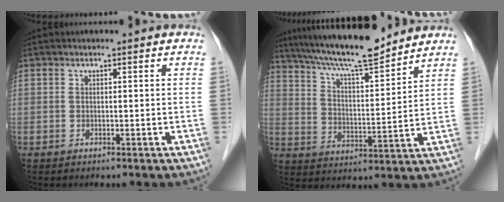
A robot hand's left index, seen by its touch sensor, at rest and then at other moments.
{"total": 14.9, "force": [13.1, 1.2, 6.9], "torque": [-0.124, 0.008, 0.218]}